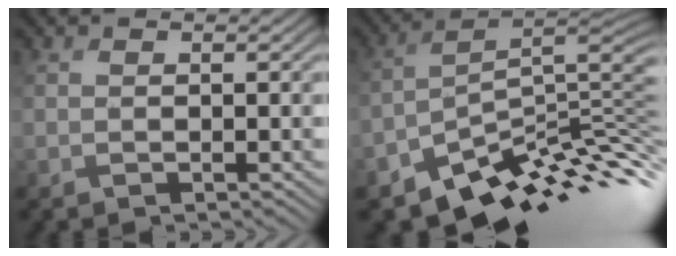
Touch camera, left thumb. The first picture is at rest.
{"total": 10.8, "force": [-6.9, 3.5, 7.6], "torque": [-0.122, -0.002, -0.108]}